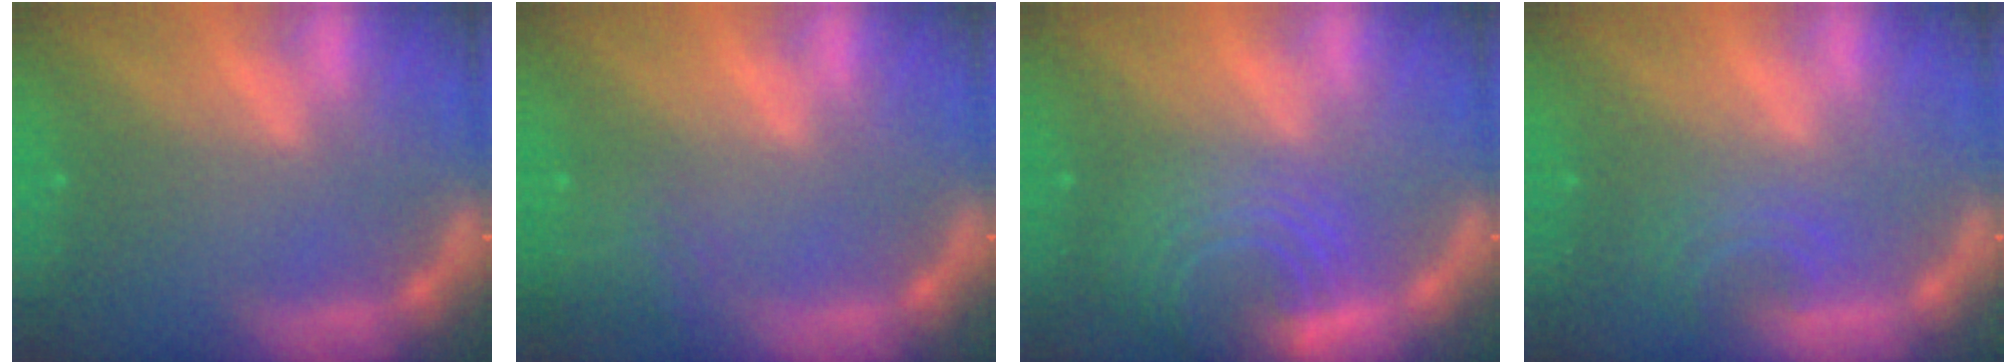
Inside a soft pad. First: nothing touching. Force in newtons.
{"total": 4.0}
{"total": 9.0}
{"total": 2.9}